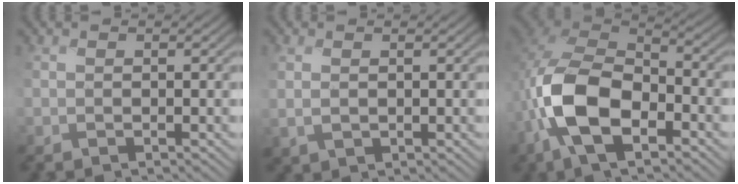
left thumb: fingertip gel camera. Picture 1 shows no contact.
{"total": 1.5, "force": [0.6, 1.0, 1.0], "torque": [-0.029, -0.001, 0.015]}
{"total": 12.5, "force": [-4.1, 7.3, 9.4], "torque": [-0.213, -0.008, -0.085]}